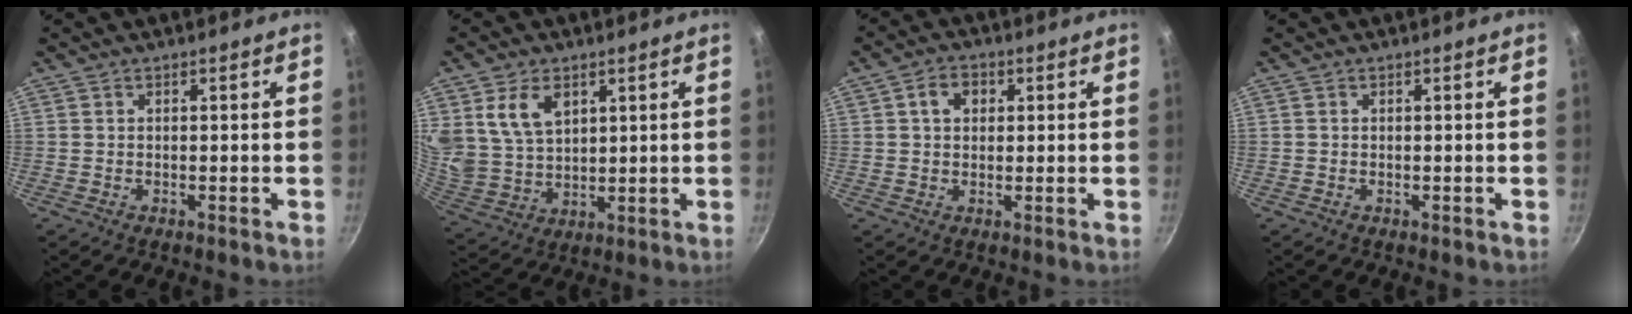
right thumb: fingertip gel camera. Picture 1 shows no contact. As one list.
[{"total": 10.8, "force": [4.5, 7.4, 6.5], "torque": [-0.107, -0.026, 0.100]}, {"total": 4.5, "force": [1.2, 3.5, 2.7], "torque": [-0.027, 0.006, 0.014]}, {"total": 0.0}]